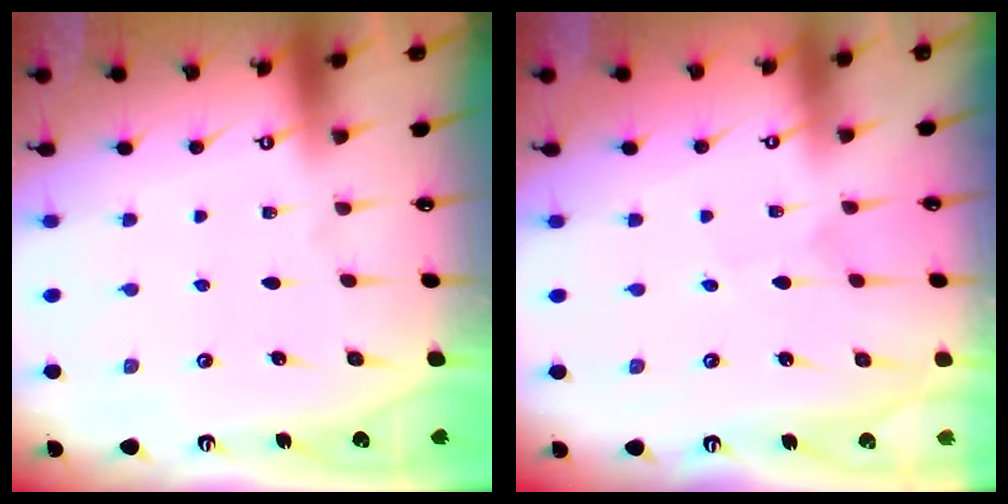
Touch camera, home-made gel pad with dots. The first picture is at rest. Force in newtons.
{"total": 1.5, "press": 1.4, "slide": 0.1}